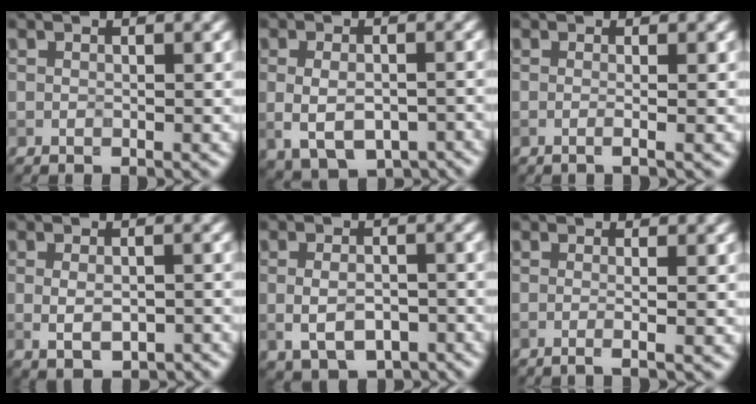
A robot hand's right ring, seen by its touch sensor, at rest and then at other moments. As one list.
[{"total": 6.1, "force": [-2.0, 3.8, 4.3], "torque": [-0.073, -0.015, -0.020]}, {"total": 2.5, "force": [0.4, 1.3, 2.1], "torque": [-0.007, -0.001, -0.023]}, {"total": 3.3, "force": [-1.0, 1.7, 2.7], "torque": [-0.048, -0.007, -0.009]}, {"total": 5.1, "force": [-1.9, 3.1, 3.6], "torque": [-0.059, -0.005, -0.028]}, {"total": 3.1, "force": [0.3, 1.6, 2.6], "torque": [-0.011, 0.003, -0.027]}]